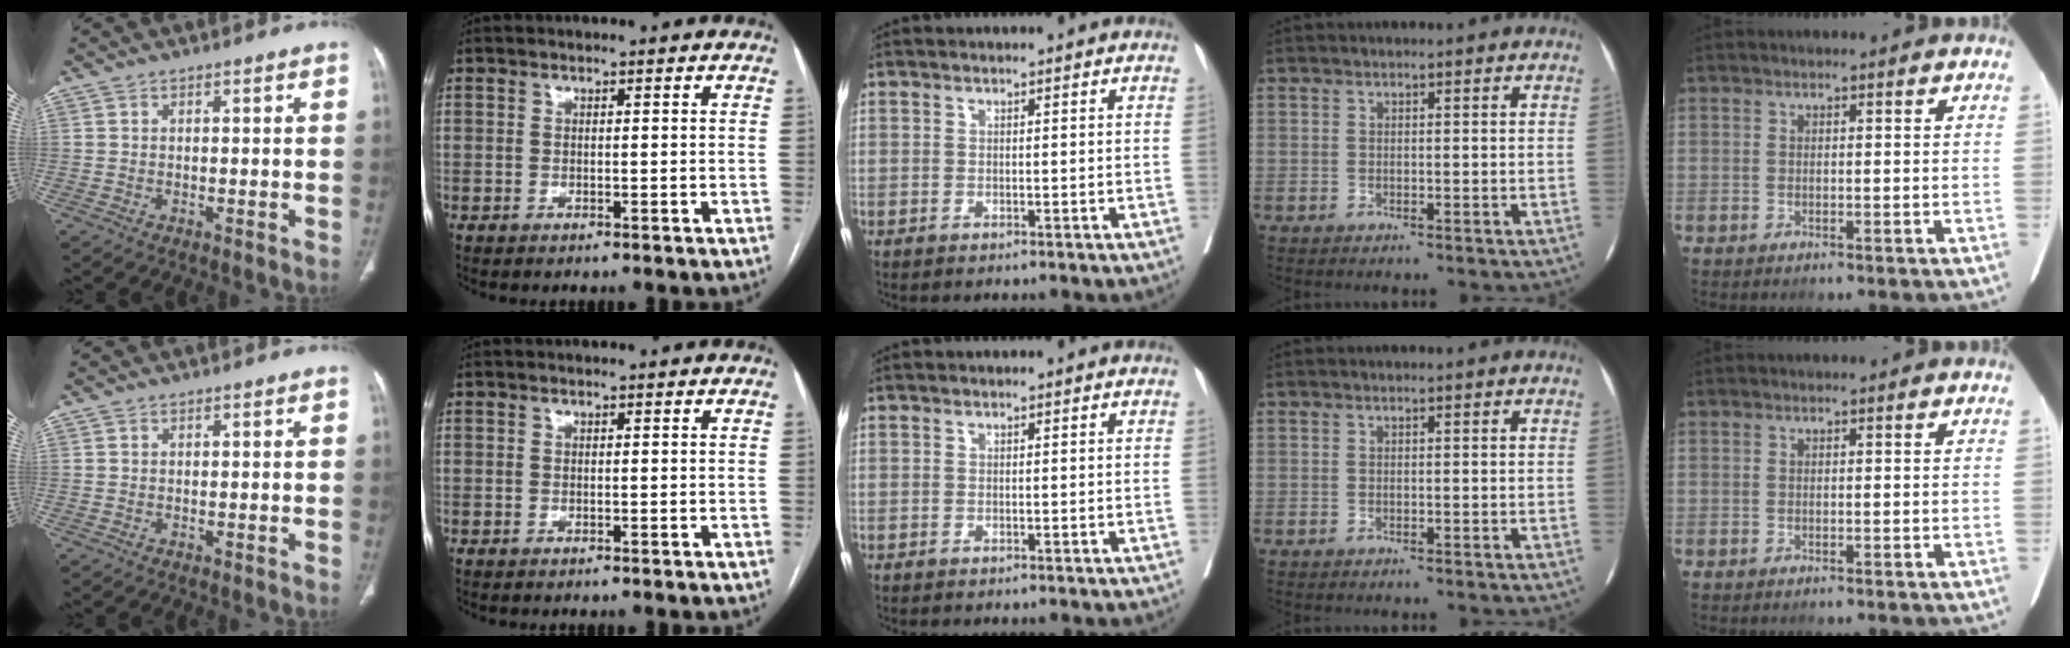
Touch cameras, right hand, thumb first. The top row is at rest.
{}